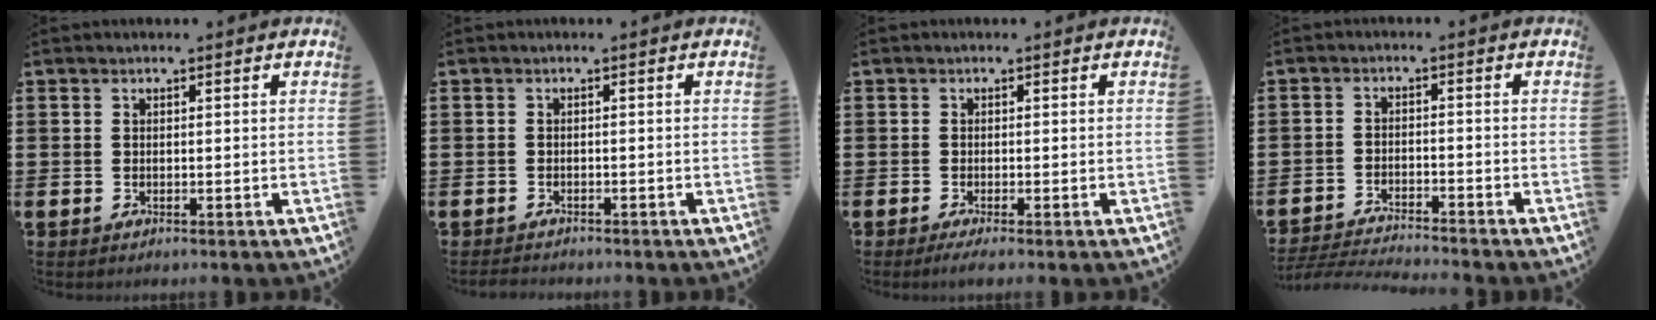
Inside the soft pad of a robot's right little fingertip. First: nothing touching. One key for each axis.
{"total": 0.7, "fx": -0.7, "fy": 0.1, "fz": -0.1, "tx": -0.002, "ty": 0.000, "tz": -0.014}
{"total": 0.9, "fx": -0.2, "fy": 0.1, "fz": 0.9, "tx": -0.014, "ty": -0.002, "tz": -0.004}
{"total": 2.9, "fx": -2.9, "fy": -0.2, "fz": 0.3, "tx": -0.006, "ty": -0.001, "tz": -0.061}